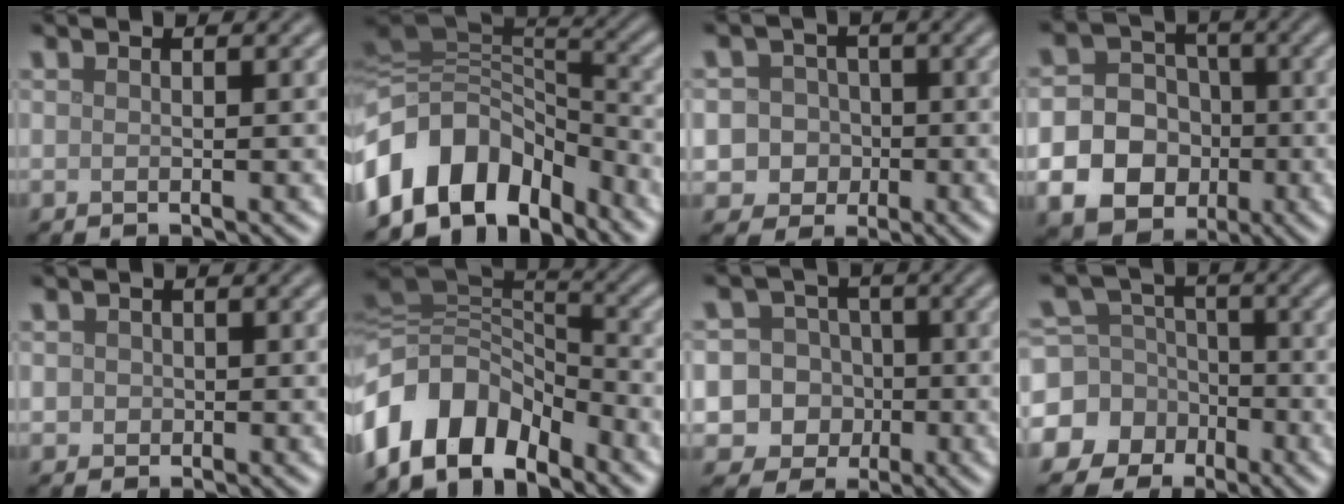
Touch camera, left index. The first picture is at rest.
{"total": 11.3, "force": [-6.1, 7.7, 5.5], "torque": [-0.109, 0.016, -0.115]}
{"total": 5.7, "force": [-1.0, 5.4, 1.5], "torque": [-0.004, 0.016, -0.043]}
{"total": 13.2, "force": [-3.5, 12.0, 4.2], "torque": [-0.097, -0.034, -0.072]}
{"total": 1.0, "force": [0.1, 1.0, 0.2], "torque": [0.003, -0.004, 0.002]}
{"total": 10.2, "force": [-5.7, 6.4, 5.5], "torque": [-0.103, 0.000, -0.112]}
{"total": 12.0, "force": [-2.3, 11.5, 2.7], "torque": [-0.071, 0.011, -0.062]}
{"total": 10.4, "force": [-4.4, 9.2, 1.9], "torque": [-0.064, -0.020, -0.098]}